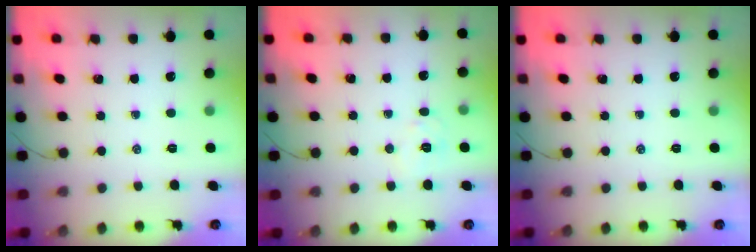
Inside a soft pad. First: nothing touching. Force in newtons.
{"total": 6.2, "press": 6.1, "slide": 1.2}
{"total": 0.0}